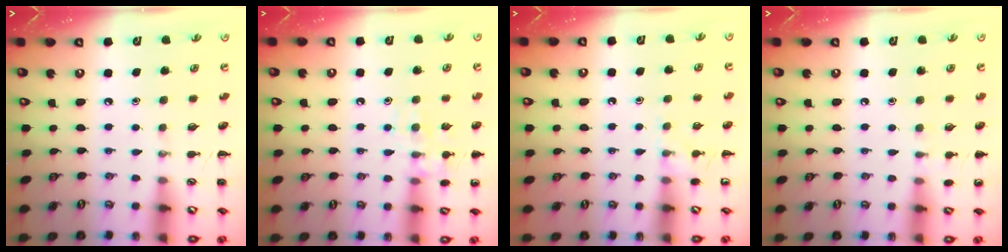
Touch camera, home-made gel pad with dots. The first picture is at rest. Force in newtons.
{"total": 10.1, "press": 10.0, "slide": 1.5}
{"total": 6.4, "press": 6.1, "slide": 1.9}
{"total": 5.0, "press": 4.7, "slide": 1.6}